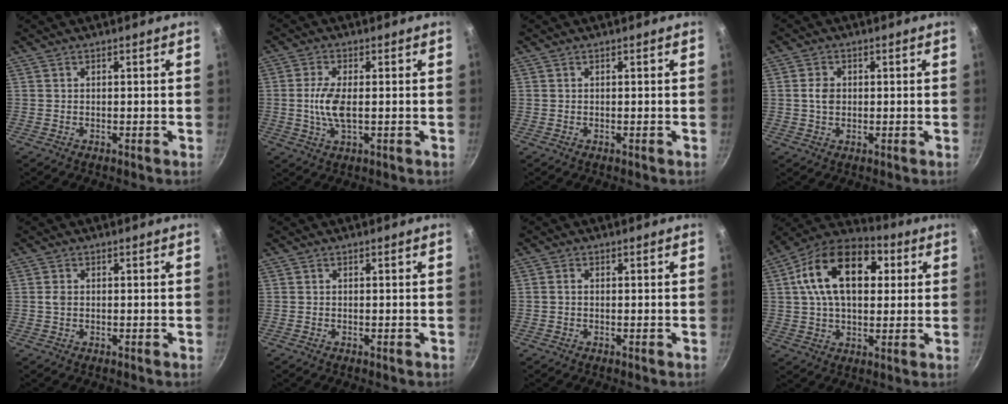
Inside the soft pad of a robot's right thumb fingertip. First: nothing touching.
{"total": 6.2, "force": [-0.1, 2.5, 5.7], "torque": [-0.125, -0.001, -0.006]}
{"total": 0.0}
{"total": 3.3, "force": [0.2, 2.6, 2.1], "torque": [-0.028, 0.003, 0.001]}
{"total": 1.4, "force": [0.1, 1.1, 0.9], "torque": [-0.016, 0.001, -0.001]}
{"total": 0.0}
{"total": 1.1, "force": [-0.1, 0.8, 0.7], "torque": [-0.012, 0.005, -0.004]}
{"total": 19.5, "force": [4.8, 12.2, 14.5], "torque": [-0.219, 0.016, 0.060]}